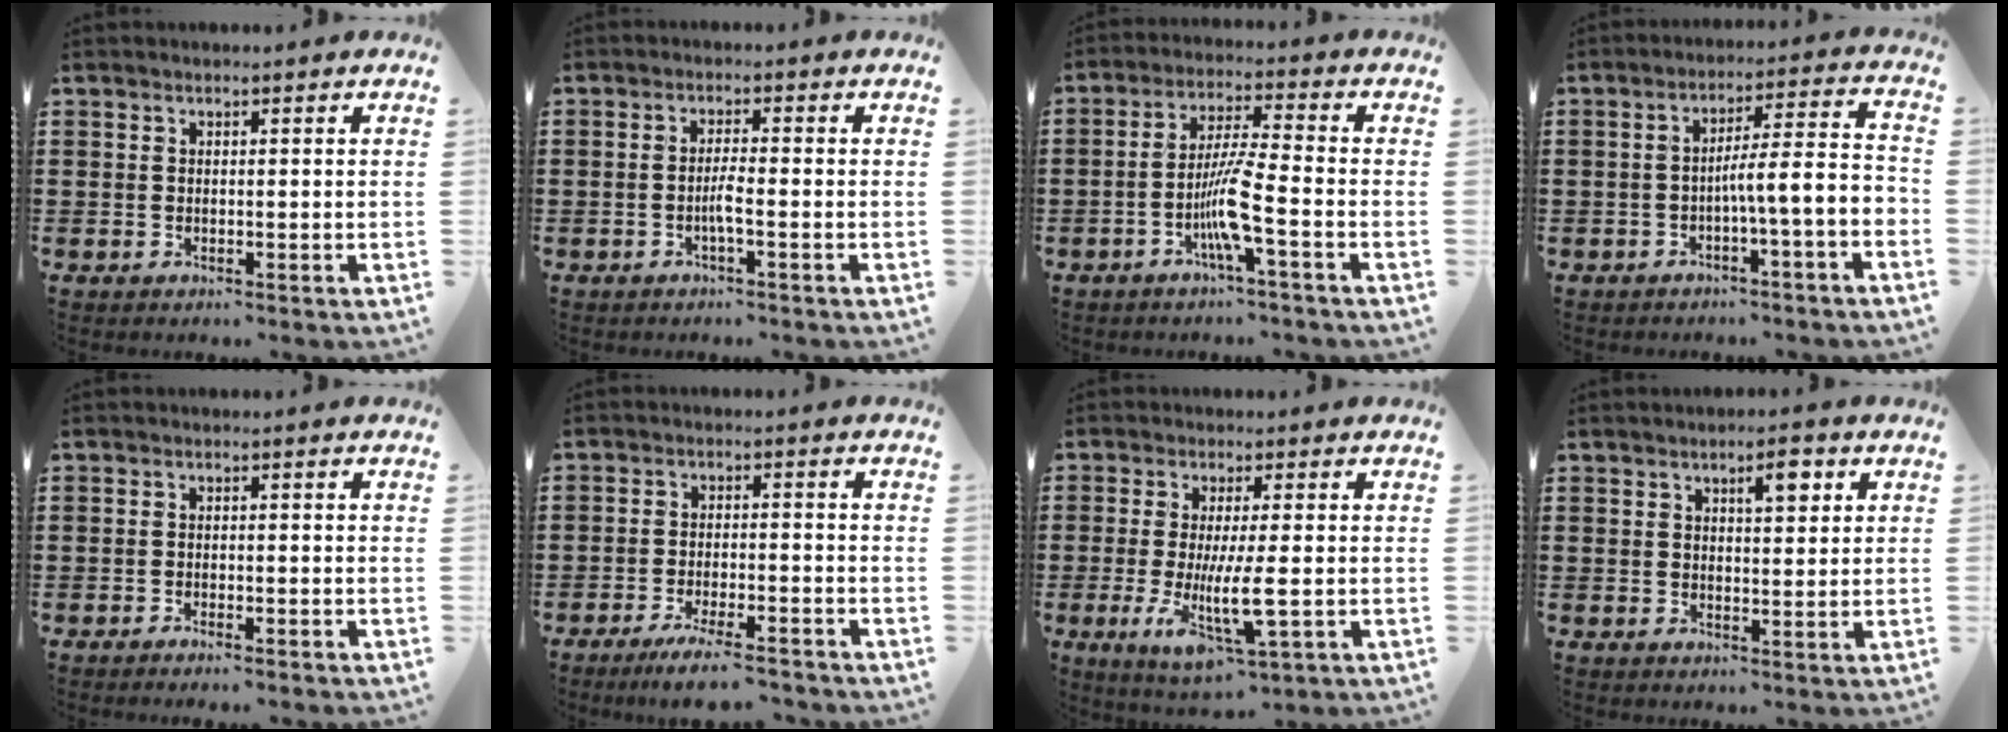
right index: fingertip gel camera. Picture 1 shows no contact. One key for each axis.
{"total": 2.5, "fx": -1.0, "fy": 0.0, "fz": 2.3, "tx": -0.050, "ty": -0.004, "tz": -0.021}
{"total": 7.3, "fx": -3.1, "fy": 0.0, "fz": 6.7, "tx": -0.141, "ty": -0.012, "tz": -0.065}
{"total": 6.2, "fx": -2.8, "fy": 0.3, "fz": 5.6, "tx": -0.101, "ty": -0.008, "tz": -0.059}
{"total": 1.2, "fx": -1.1, "fy": -0.1, "fz": 0.4, "tx": -0.007, "ty": 0.001, "tz": -0.022}
{"total": 4.8, "fx": -4.2, "fy": 0.0, "fz": 2.4, "tx": -0.053, "ty": -0.013, "tz": -0.081}
{"total": 8.8, "fx": -1.6, "fy": 2.0, "fz": 8.4, "tx": -0.172, "ty": -0.020, "tz": -0.029}
{"total": 3.8, "fx": 1.8, "fy": 1.3, "fz": 3.1, "tx": -0.042, "ty": 0.001, "tz": 0.023}